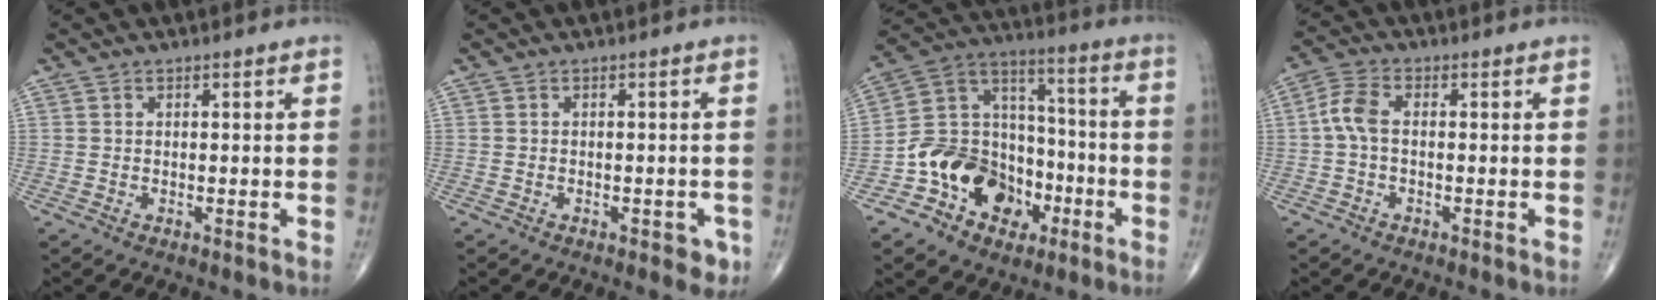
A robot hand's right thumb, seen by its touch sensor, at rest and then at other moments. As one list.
[{"total": 2.9, "force": [-1.4, 1.5, 2.1], "torque": [-0.013, 0.006, -0.015]}, {"total": 16.7, "force": [-6.9, 12.8, 8.3], "torque": [-0.093, 0.083, -0.117]}, {"total": 4.7, "force": [-0.3, 2.5, 4.0], "torque": [-0.092, 0.013, -0.014]}]